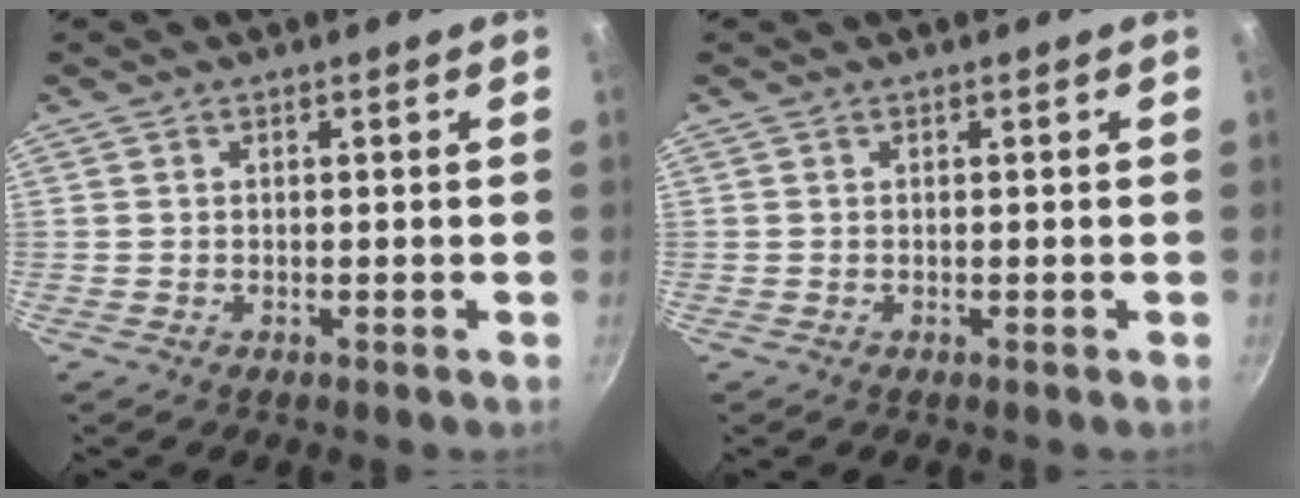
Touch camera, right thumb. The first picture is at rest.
{"total": 0.0}